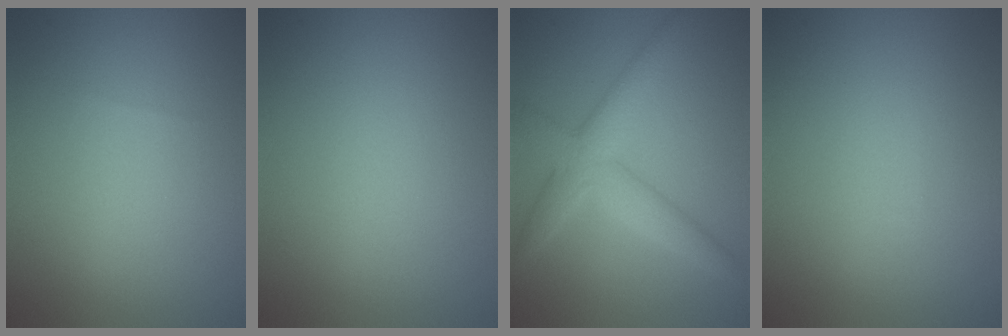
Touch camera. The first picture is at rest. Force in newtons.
{"total": 0.0}
{"total": 4.3, "press": 4.3, "slide": 0.1}
{"total": 0.0}